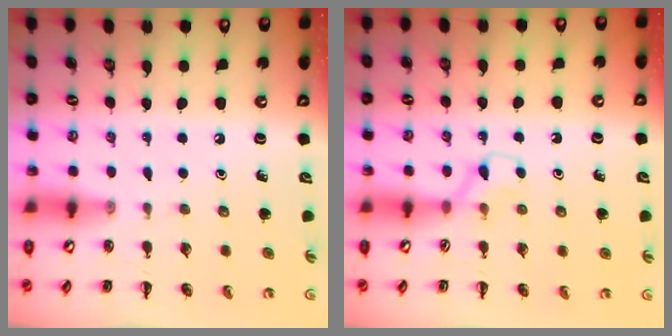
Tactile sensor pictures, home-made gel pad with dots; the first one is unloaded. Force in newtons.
{"total": 3.3, "press": 3.1, "slide": 1.2}